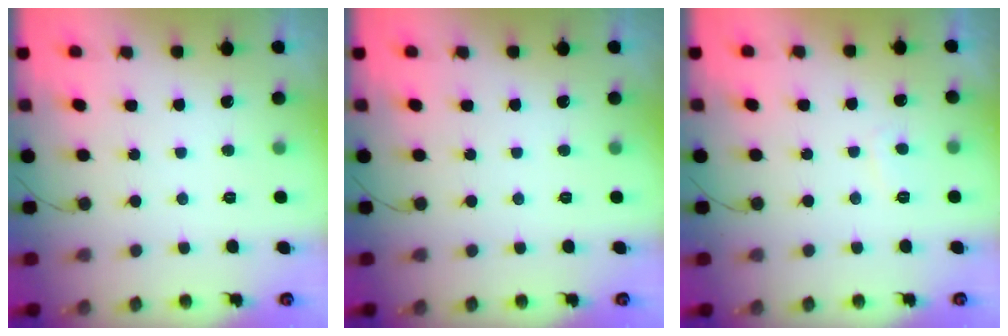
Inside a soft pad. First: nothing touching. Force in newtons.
{"total": 0.0}
{"total": 1.5, "press": 1.3, "slide": 0.6}